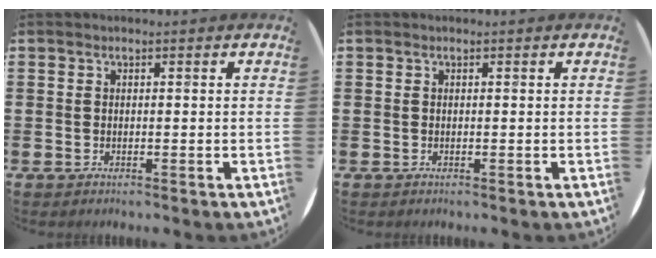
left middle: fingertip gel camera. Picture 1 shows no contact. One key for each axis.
{"total": 0.0}